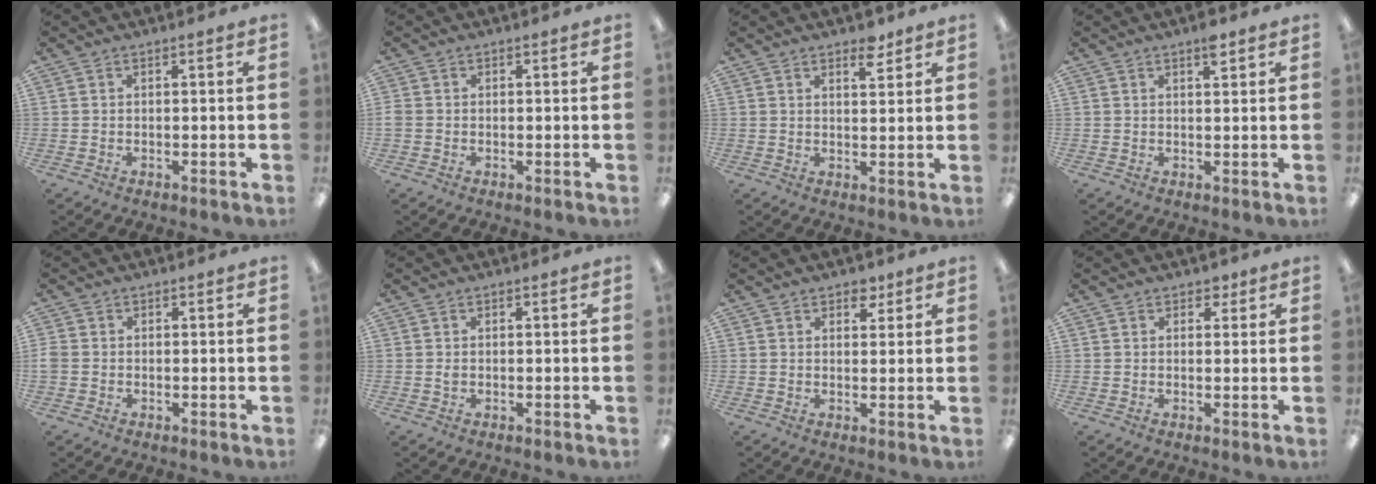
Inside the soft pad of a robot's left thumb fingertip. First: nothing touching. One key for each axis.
{"total": 1.3, "fx": -0.3, "fy": 1.2, "fz": 0.5, "tx": -0.008, "ty": 0.003, "tz": -0.005}
{"total": 4.3, "fx": 3.4, "fy": 1.8, "fz": 2.0, "tx": -0.005, "ty": -0.022, "tz": 0.053}
{"total": 3.1, "fx": 2.1, "fy": 1.0, "fz": 2.1, "tx": -0.022, "ty": -0.008, "tz": 0.032}
{"total": 2.0, "fx": -0.3, "fy": 1.8, "fz": 0.9, "tx": -0.014, "ty": 0.005, "tz": -0.006}
{"total": 0.8, "fx": 0.0, "fy": 0.6, "fz": 0.5, "tx": -0.010, "ty": 0.003, "tz": -0.002}
{"total": 3.5, "fx": 2.6, "fy": 2.2, "fz": 1.0, "tx": 0.007, "ty": -0.010, "tz": 0.041}
{"total": 2.2, "fx": 1.3, "fy": 1.7, "fz": 0.6, "tx": 0.004, "ty": -0.002, "tz": 0.021}